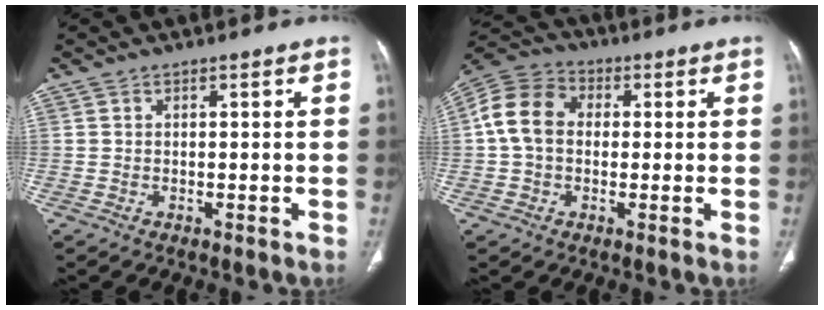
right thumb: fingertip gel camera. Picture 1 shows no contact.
{"total": 10.3, "force": [0.7, 7.9, 6.7], "torque": [-0.124, 0.030, 0.001]}